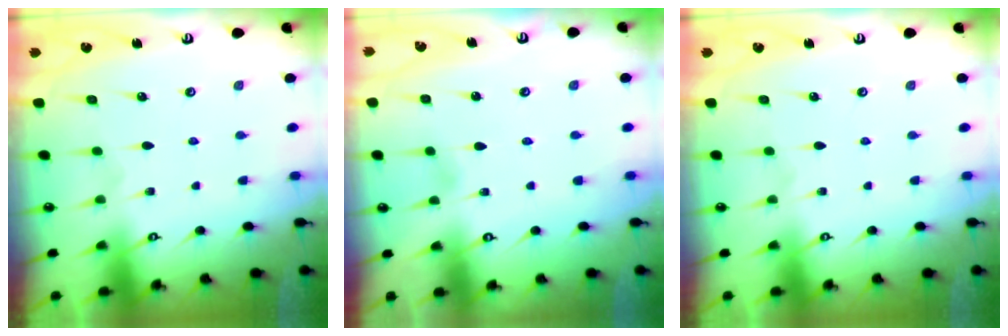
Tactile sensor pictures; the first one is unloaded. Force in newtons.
{"total": 1.4, "press": 1.4, "slide": 0.1}
{"total": 0.0}